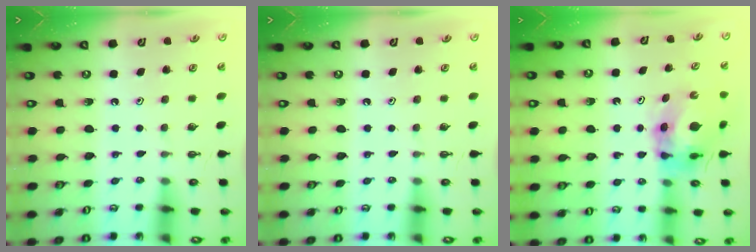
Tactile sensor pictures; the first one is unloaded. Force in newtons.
{"total": 0.0}
{"total": 9.5, "press": 9.5, "slide": 0.9}